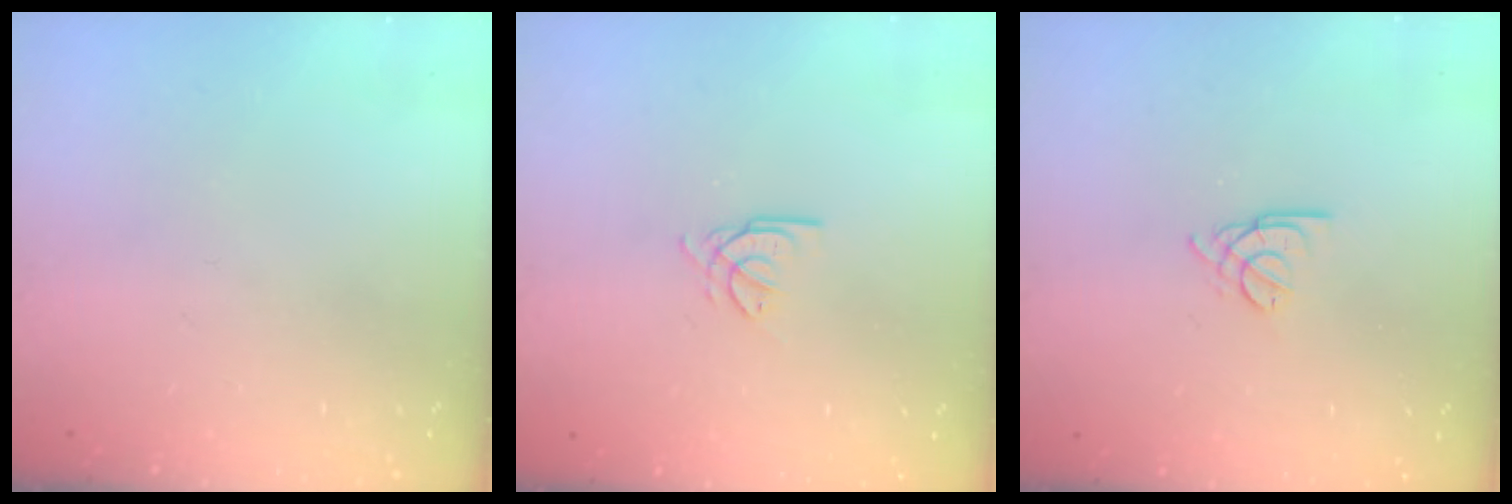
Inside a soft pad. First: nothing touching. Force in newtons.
{"total": 2.6, "press": 2.6, "slide": 0.1}
{"total": 2.6, "press": 2.6, "slide": 0.6}